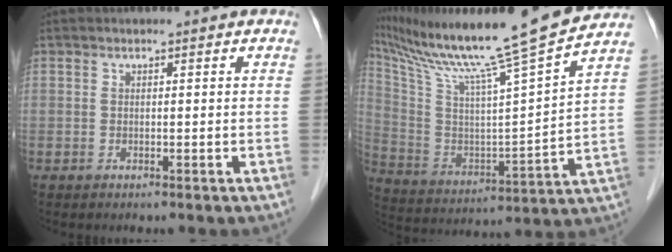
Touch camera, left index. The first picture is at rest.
{"total": 23.5, "force": [19.7, -1.7, 12.8], "torque": [-0.232, -0.025, 0.319]}